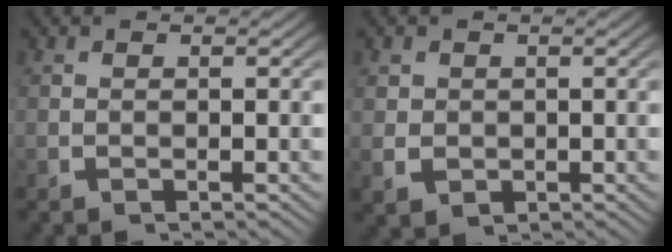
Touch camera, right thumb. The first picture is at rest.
{"total": 2.9, "force": [-0.2, 2.6, 1.4], "torque": [-0.037, -0.018, 0.008]}